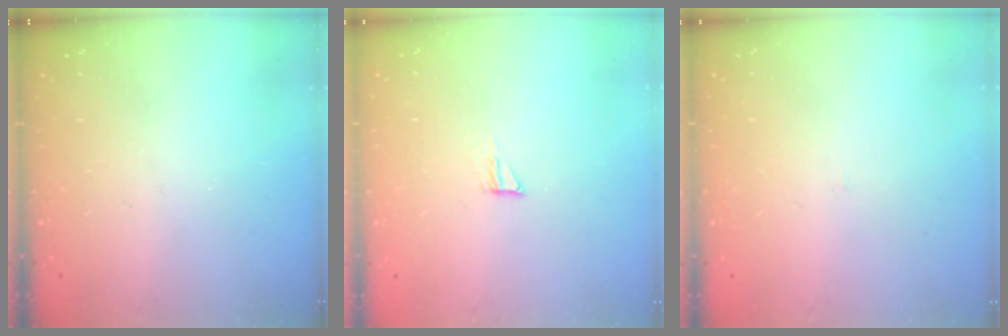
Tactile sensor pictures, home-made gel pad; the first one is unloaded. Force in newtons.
{"total": 5.1, "press": 5.1, "slide": 0.4}
{"total": 0.9, "press": 0.9, "slide": 0.1}